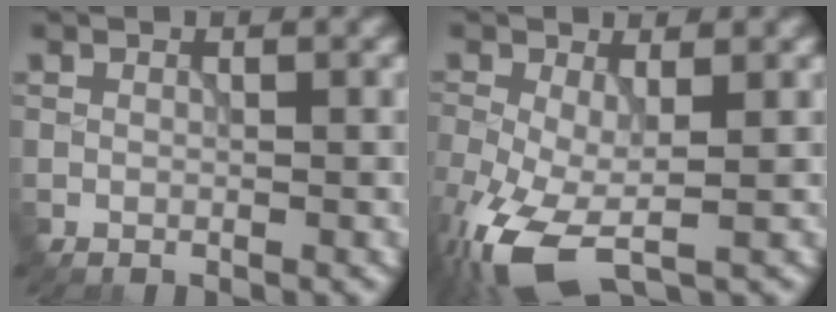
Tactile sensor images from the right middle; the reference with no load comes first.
{"total": 8.1, "force": [-3.4, 3.4, 6.5], "torque": [-0.164, -0.026, -0.060]}